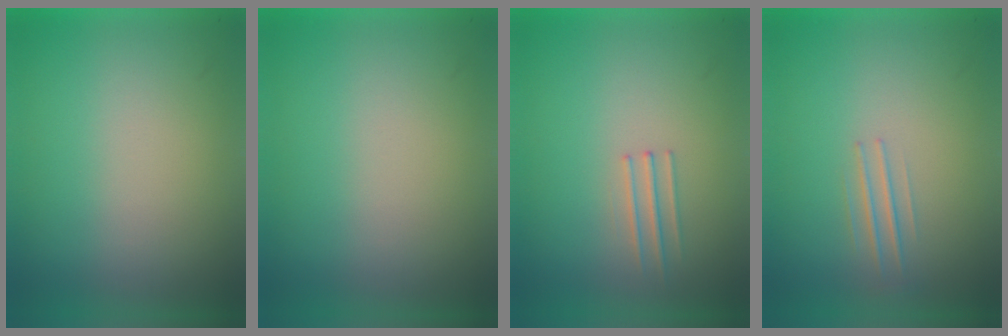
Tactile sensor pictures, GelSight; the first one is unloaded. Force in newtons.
{"total": 0.0}
{"total": 1.2}
{"total": 1.3}